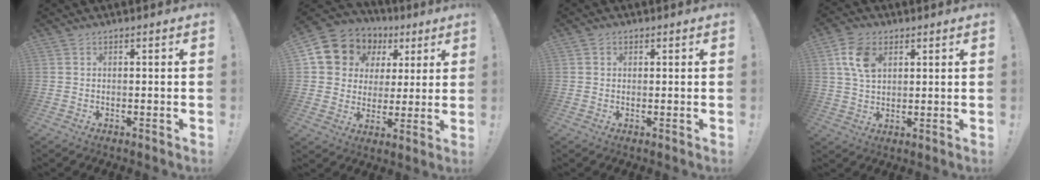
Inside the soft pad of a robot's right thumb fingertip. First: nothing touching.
{"total": 12.1, "force": [5.9, 10.0, 3.6], "torque": [-0.058, -0.035, 0.123]}
{"total": 1.1, "force": [0.4, 1.0, 0.1], "torque": [0.006, -0.001, 0.005]}
{"total": 9.9, "force": [3.6, 6.7, 6.4], "torque": [-0.111, 0.002, 0.070]}